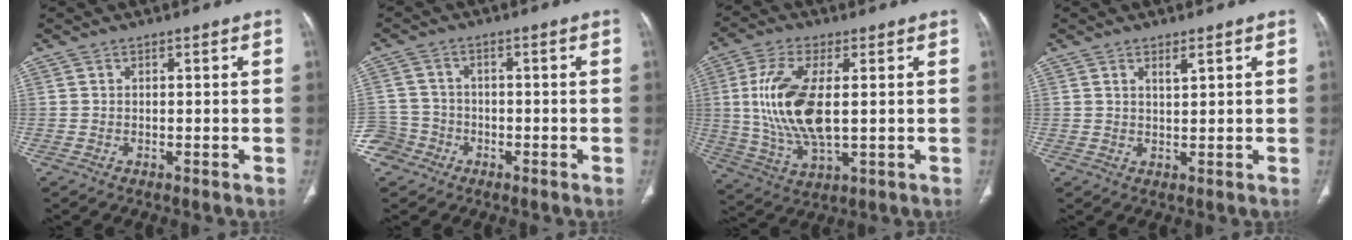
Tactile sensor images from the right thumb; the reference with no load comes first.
{"total": 6.5, "force": [-3.6, 5.4, 0.4], "torque": [0.002, 0.032, -0.069]}
{"total": 14.9, "force": [1.3, 6.5, 13.4], "torque": [-0.284, -0.012, 0.033]}
{"total": 2.1, "force": [1.2, 0.6, 1.6], "torque": [-0.027, -0.009, 0.023]}